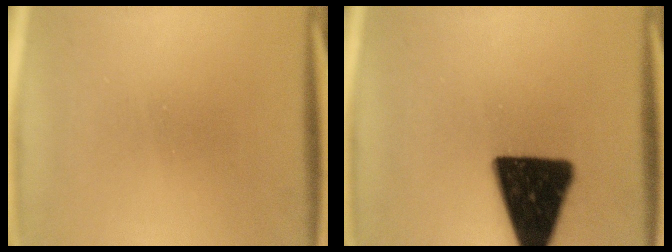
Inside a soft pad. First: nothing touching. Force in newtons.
{"total": 18.5}